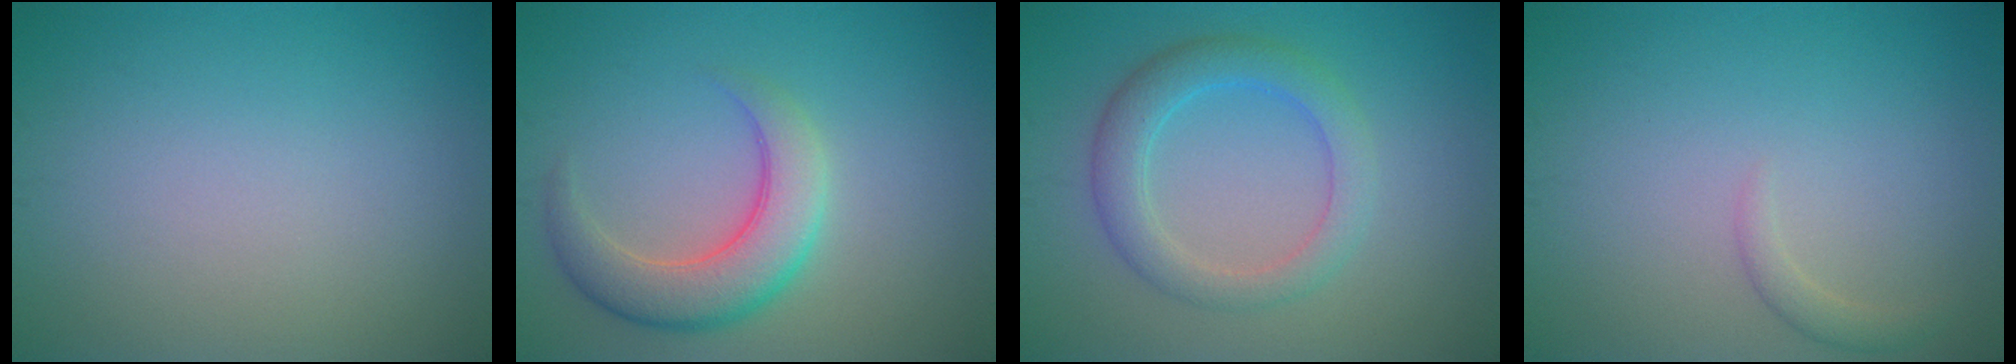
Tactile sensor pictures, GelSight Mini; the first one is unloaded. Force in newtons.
{"total": 5.3, "press": 5.3, "slide": 0.4}
{"total": 3.9, "press": 3.9, "slide": 0.1}
{"total": 1.2, "press": 1.2, "slide": 0.1}